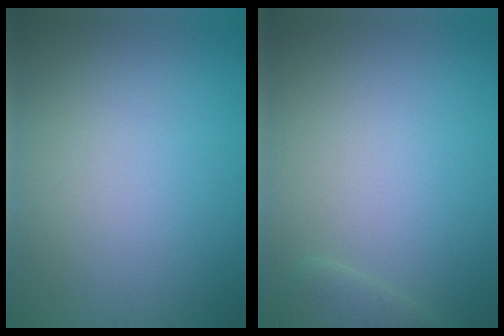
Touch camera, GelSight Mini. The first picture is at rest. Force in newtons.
{"total": 1.5, "press": 1.5, "slide": 0.1}